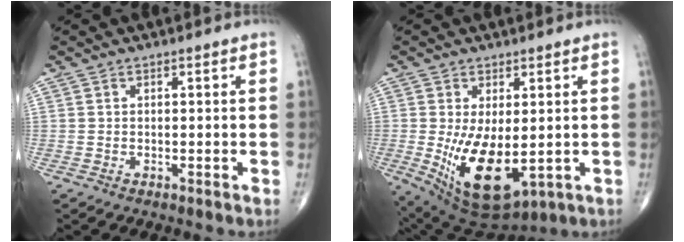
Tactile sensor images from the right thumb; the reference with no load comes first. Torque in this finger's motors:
{"motor_torque": [0.15, 1.48, 1.59, -0.02, 0.16]}